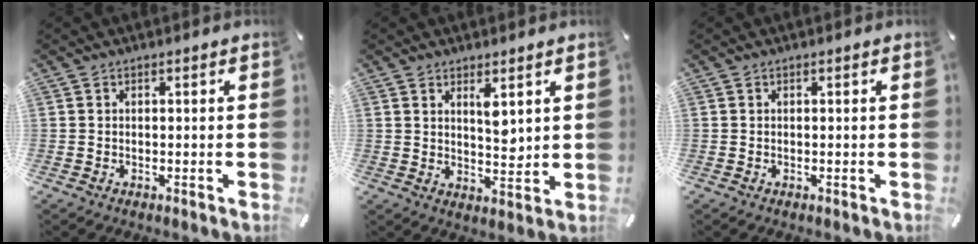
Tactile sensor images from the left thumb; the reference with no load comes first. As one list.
[{"total": 5.5, "force": [3.5, 2.4, 3.6], "torque": [-0.047, -0.026, 0.055]}, {"total": 0.0}]